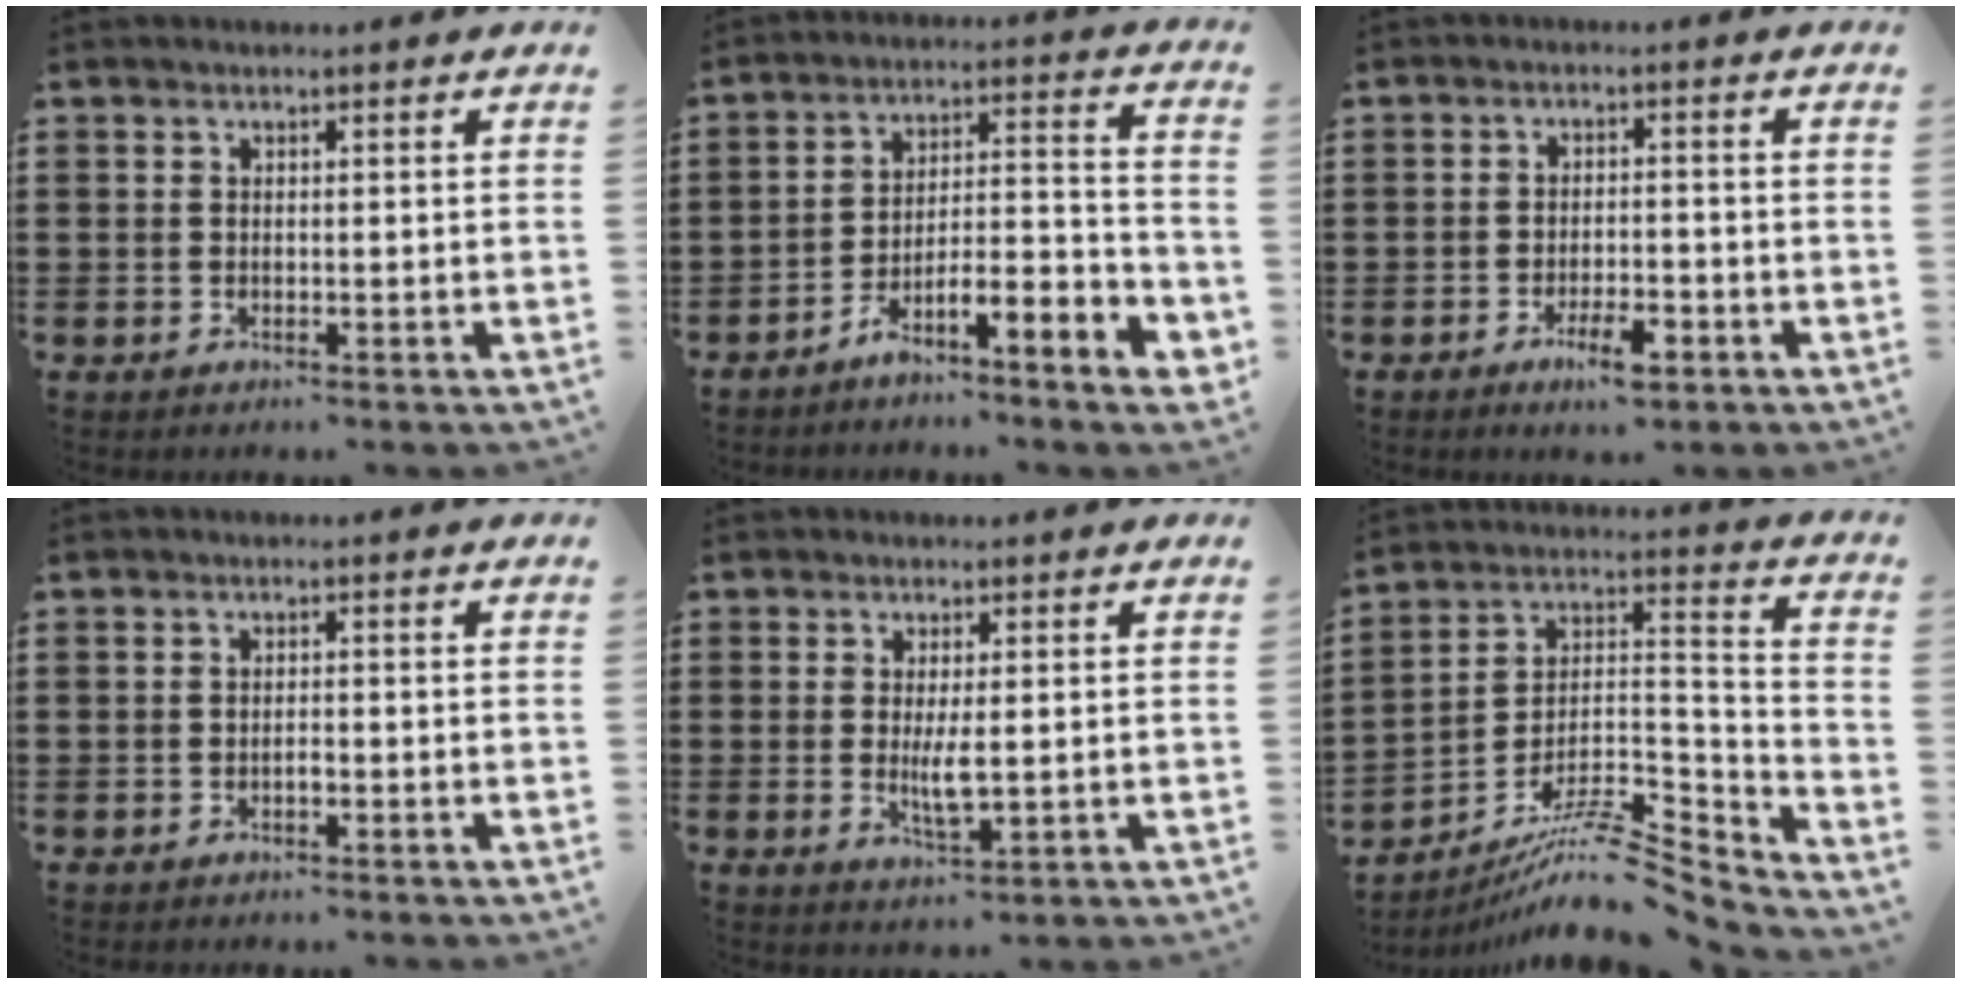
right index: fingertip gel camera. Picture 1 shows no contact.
{"total": 5.6, "force": [-5.1, -0.2, 2.4], "torque": [-0.038, -0.011, -0.102]}
{"total": 4.6, "force": [-2.7, 1.3, 3.5], "torque": [-0.070, -0.004, -0.049]}
{"total": 1.1, "force": [-0.5, 0.4, 0.9], "torque": [-0.019, -0.004, -0.009]}
{"total": 4.0, "force": [0.0, 1.2, 3.9], "torque": [-0.077, -0.002, -0.003]}
{"total": 10.2, "force": [-8.2, 2.3, 5.7], "torque": [-0.099, 0.014, -0.161]}